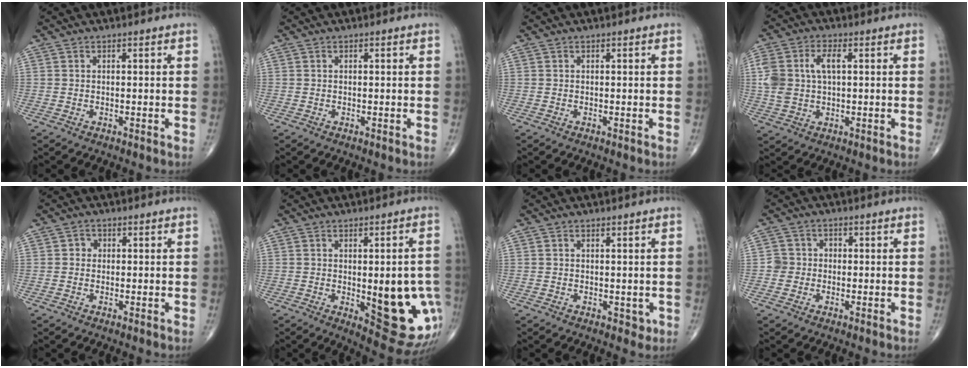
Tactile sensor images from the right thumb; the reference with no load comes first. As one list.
[{"total": 0.0}, {"total": 0.0}, {"total": 8.1, "force": [1.4, 4.6, 6.5], "torque": [-0.145, 0.013, 0.031]}, {"total": 1.4, "force": [0.2, 1.3, 0.5], "torque": [0.002, 0.003, -0.001]}, {"total": 17.0, "force": [-3.0, 6.5, 15.4], "torque": [-0.156, -0.009, -0.013]}, {"total": 1.3, "force": [0.1, 1.1, 0.8], "torque": [-0.006, -0.001, 0.006]}, {"total": 3.0, "force": [-0.5, 3.0, 0.3], "torque": [0.020, 0.010, -0.017]}]